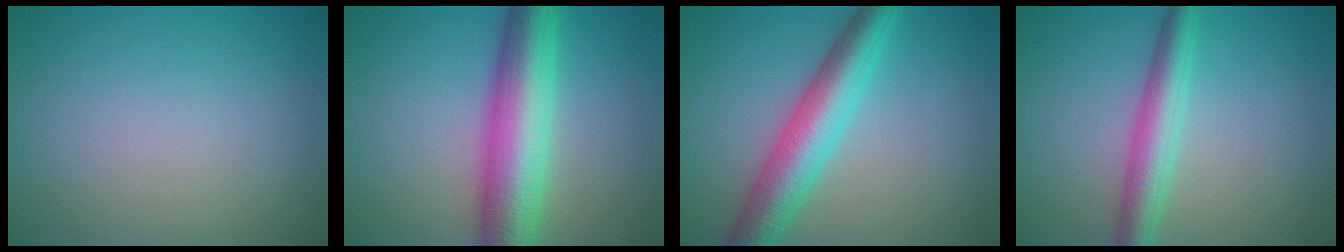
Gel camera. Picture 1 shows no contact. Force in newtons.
{"total": 9.0, "press": 9.0, "slide": 0.1}
{"total": 6.7, "press": 6.7, "slide": 0.1}
{"total": 4.2, "press": 4.2, "slide": 0.1}